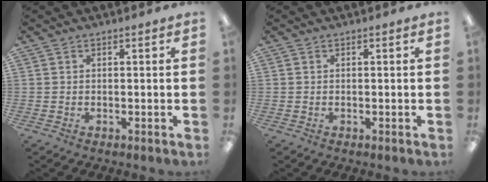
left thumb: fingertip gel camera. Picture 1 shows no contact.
{"total": 0.0}